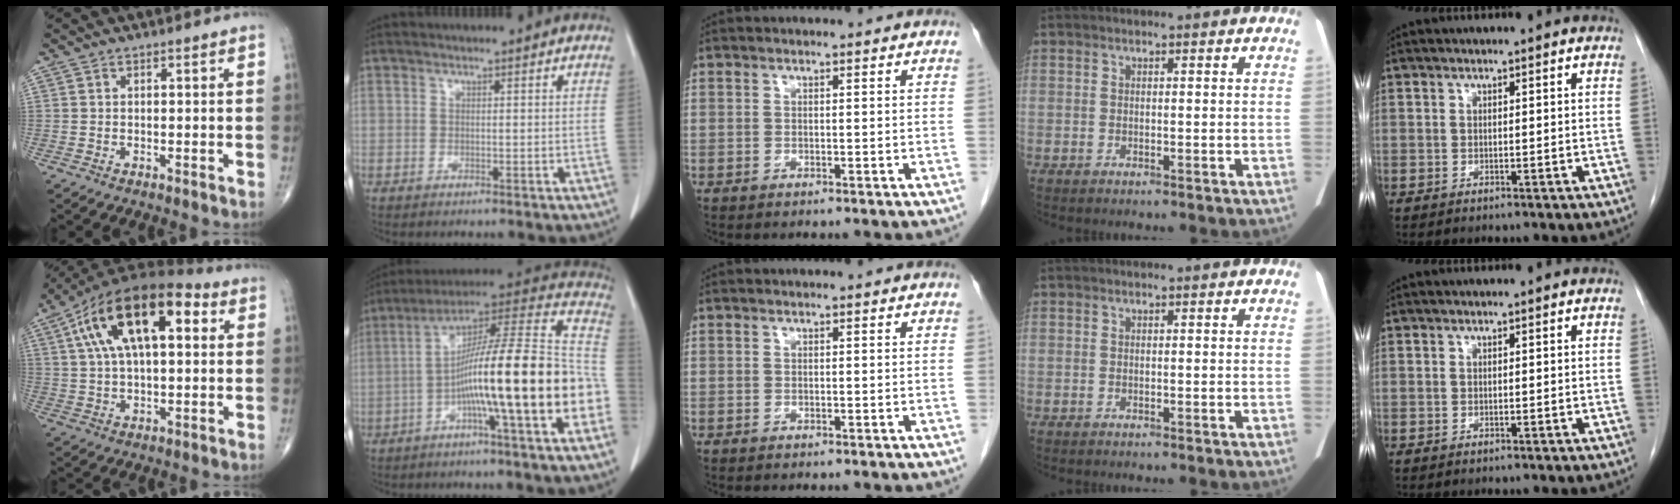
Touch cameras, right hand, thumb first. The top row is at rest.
{"thumb": {"total": 19.4, "force": [5.9, 9.0, 16.1], "torque": [-0.278, 0.025, 0.090]}, "index": {"total": 21.8, "force": [-5.8, 0.7, 21.0], "torque": [-0.286, 0.026, -0.095]}}